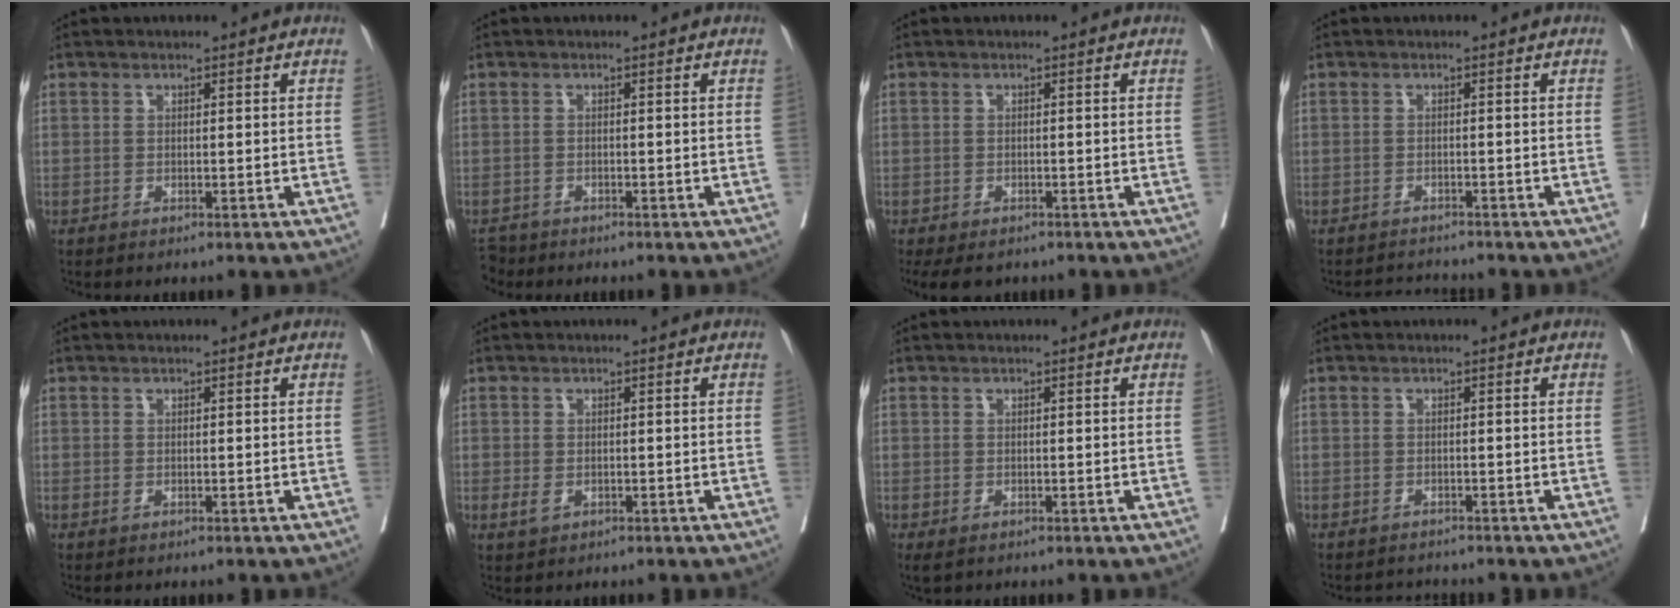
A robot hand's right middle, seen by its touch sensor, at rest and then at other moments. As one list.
[{"total": 2.1, "force": [-2.0, 0.8, -0.2], "torque": [0.001, -0.005, -0.036]}, {"total": 6.3, "force": [-4.7, 3.2, 2.7], "torque": [-0.044, -0.010, -0.066]}, {"total": 2.5, "force": [-2.4, -0.2, -0.4], "torque": [0.007, -0.012, -0.037]}, {"total": 0.0}, {"total": 1.7, "force": [-0.5, 1.2, 1.2], "torque": [-0.023, -0.002, -0.002]}, {"total": 1.4, "force": [-0.7, 0.8, 0.9], "torque": [-0.014, -0.004, -0.006]}, {"total": 1.7, "force": [-1.6, 0.3, -0.2], "torque": [0.003, -0.005, -0.023]}]